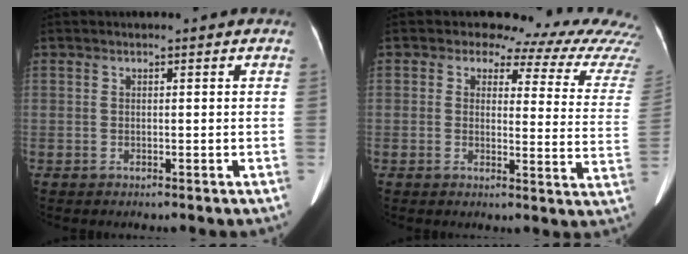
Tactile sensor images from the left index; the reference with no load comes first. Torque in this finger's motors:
{"motor_torque": [-0.25, -0.15, -1.06, -0.21]}